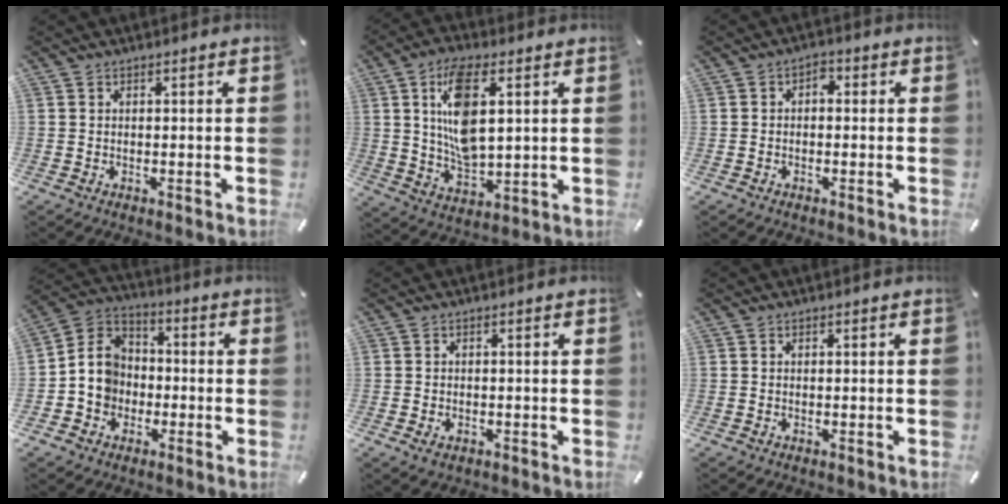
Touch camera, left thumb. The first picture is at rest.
{"total": 12.9, "force": [3.9, 6.4, 10.5], "torque": [-0.211, 0.002, 0.068]}
{"total": 2.3, "force": [-0.8, 1.6, 1.6], "torque": [-0.032, 0.013, -0.018]}
{"total": 9.5, "force": [-2.3, 8.6, 3.0], "torque": [-0.089, 0.025, -0.045]}
{"total": 1.9, "force": [-0.8, 1.3, 1.1], "torque": [-0.020, 0.003, -0.015]}
{"total": 0.0}